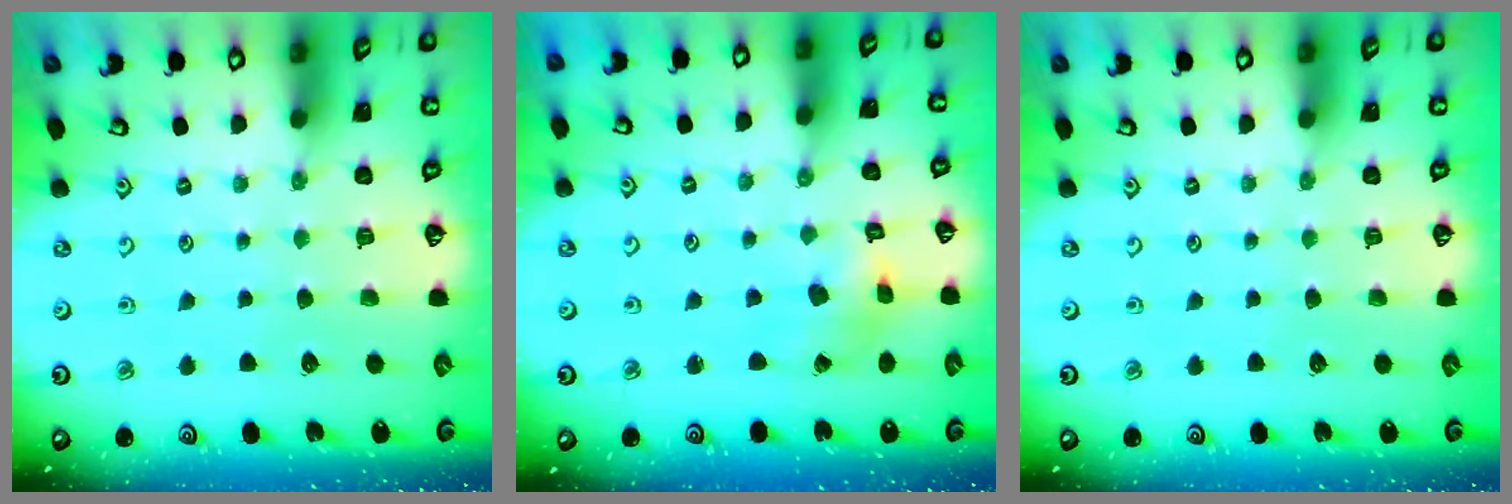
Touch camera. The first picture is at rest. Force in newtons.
{"total": 5.2, "press": 5.1, "slide": 0.6}
{"total": 0.0}